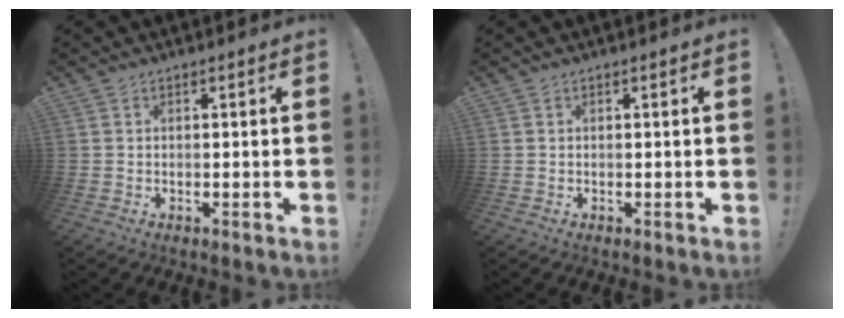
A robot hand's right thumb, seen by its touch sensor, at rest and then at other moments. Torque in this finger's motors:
{"motor_torque": [0.00, 0.00, 0.00, 0.00, 0.00]}